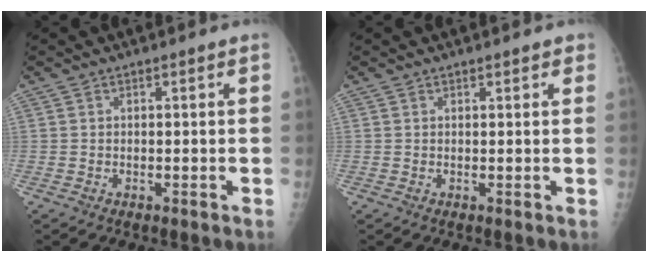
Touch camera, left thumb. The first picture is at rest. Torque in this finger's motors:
{"motor_torque": [-0.59, -0.03, -0.22, -0.15, 0.03]}